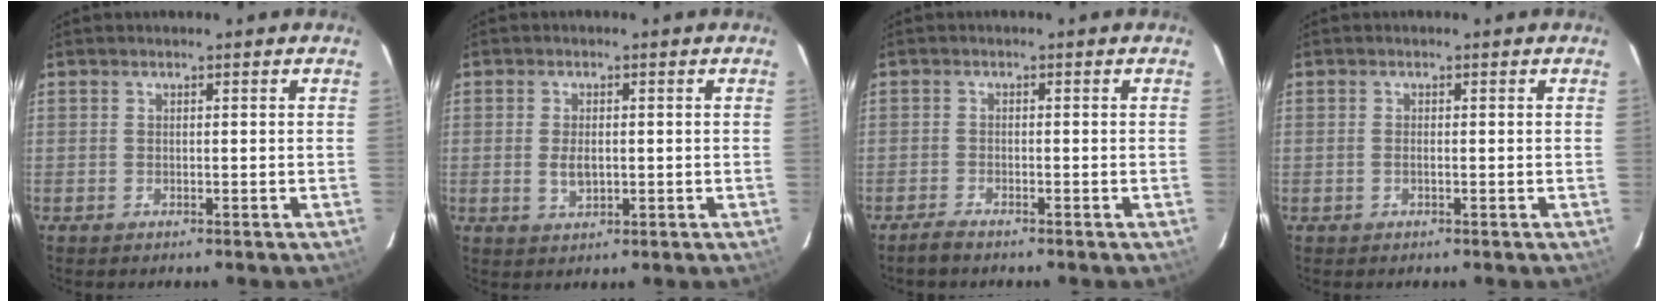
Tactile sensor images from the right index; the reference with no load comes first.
{"total": 3.3, "force": [-0.3, 1.9, 2.7], "torque": [-0.049, -0.005, -0.003]}
{"total": 2.2, "force": [-2.0, 0.2, 1.0], "torque": [-0.034, -0.003, -0.039]}
{"total": 0.7, "force": [-0.2, 0.2, 0.6], "torque": [-0.013, 0.002, -0.006]}